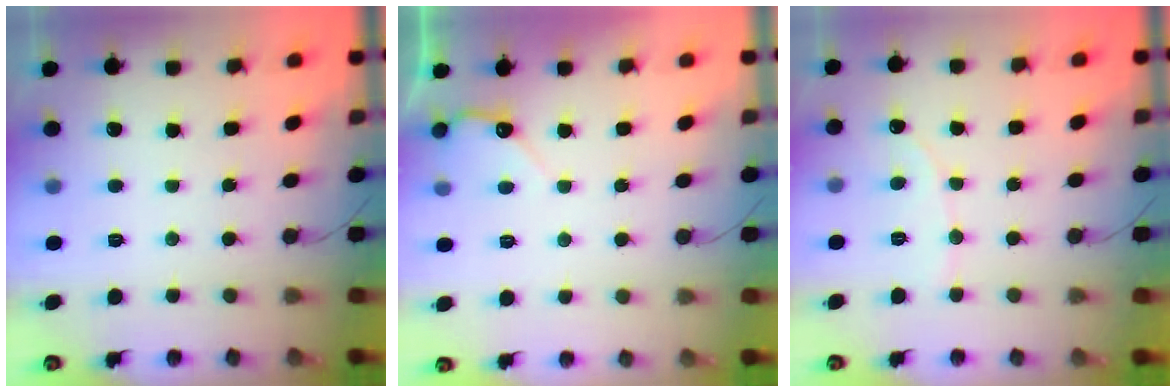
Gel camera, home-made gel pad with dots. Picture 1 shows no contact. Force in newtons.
{"total": 4.5, "press": 4.4, "slide": 0.4}
{"total": 1.9, "press": 1.9, "slide": 0.1}